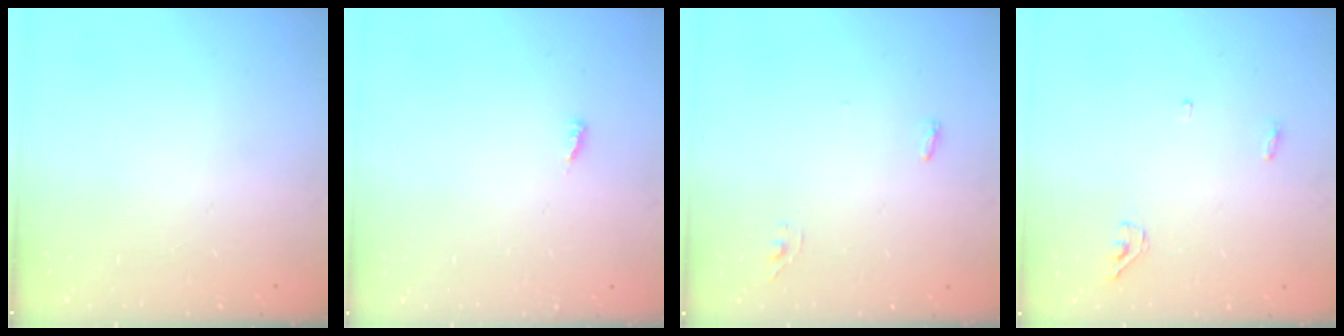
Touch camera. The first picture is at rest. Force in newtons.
{"total": 2.6, "press": 2.6, "slide": 0.3}
{"total": 3.3, "press": 2.9, "slide": 1.7}
{"total": 3.4, "press": 3.3, "slide": 1.0}